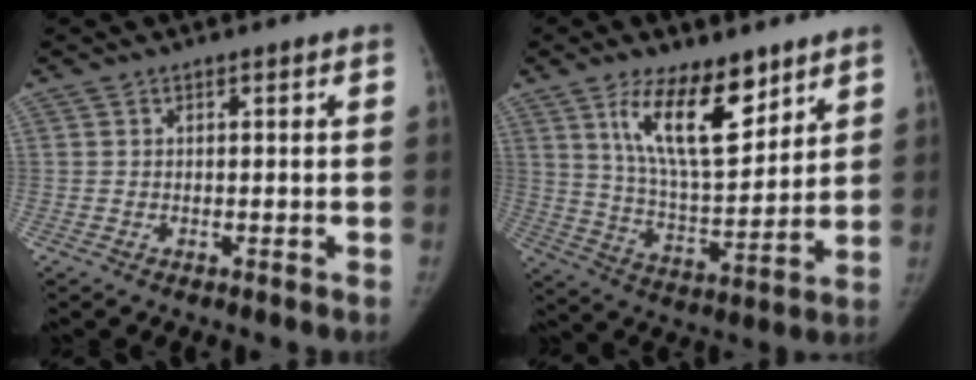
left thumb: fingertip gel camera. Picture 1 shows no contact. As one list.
[{"total": 15.9, "force": [9.2, 6.4, 11.2], "torque": [-0.155, -0.059, 0.171]}]